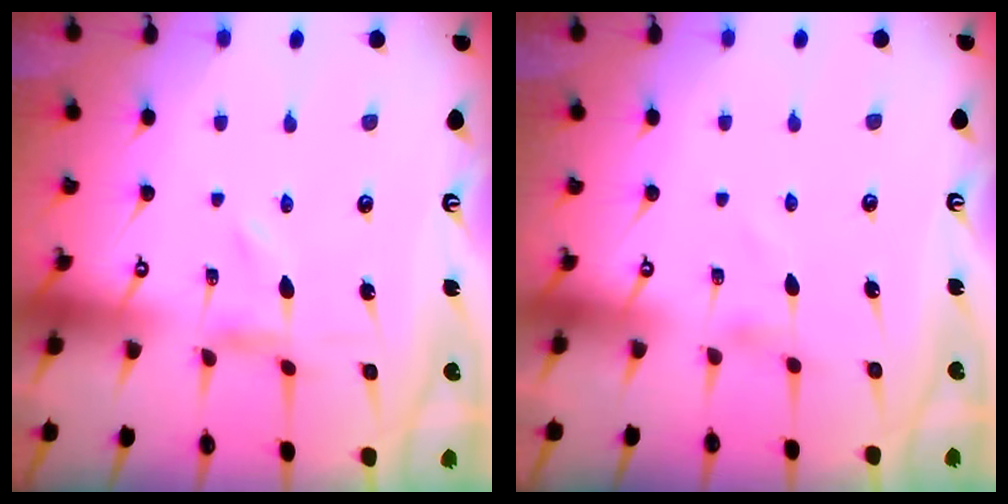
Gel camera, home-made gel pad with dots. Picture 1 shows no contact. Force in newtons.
{"total": 0.0}